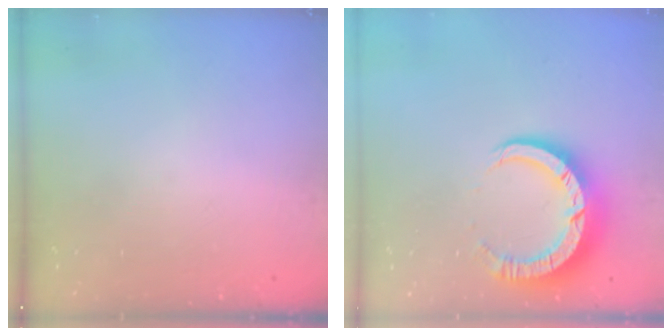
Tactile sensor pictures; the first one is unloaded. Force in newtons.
{"total": 10.4, "press": 10.4, "slide": 1.1}